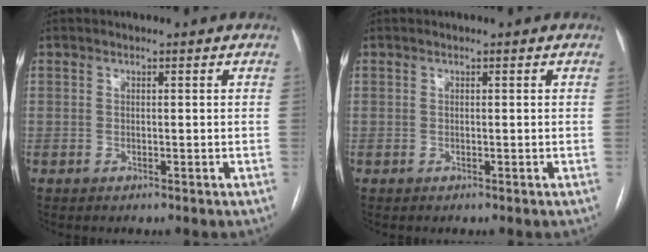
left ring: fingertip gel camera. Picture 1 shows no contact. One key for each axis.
{"total": 0.0}